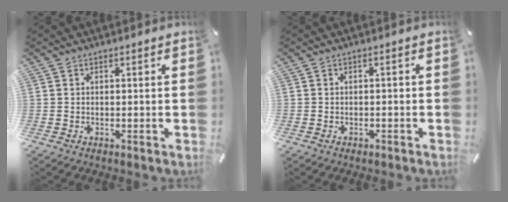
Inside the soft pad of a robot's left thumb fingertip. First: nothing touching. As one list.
[{"total": 1.0, "force": [-0.6, 0.7, 0.4], "torque": [-0.010, 0.002, -0.014]}]